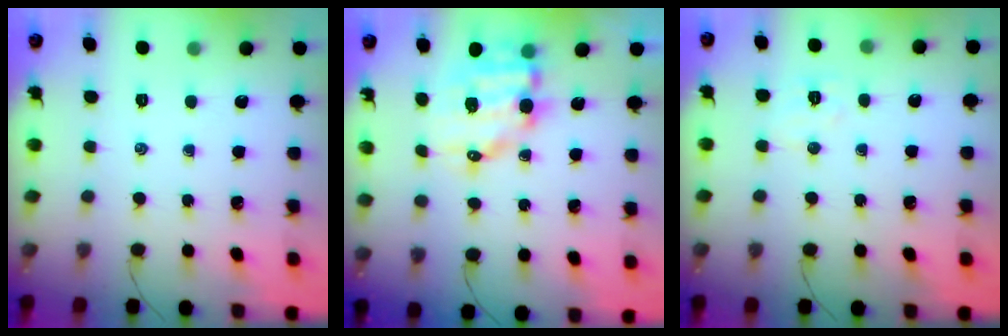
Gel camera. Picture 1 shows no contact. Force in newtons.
{"total": 11.8, "press": 11.6, "slide": 2.2}
{"total": 5.1, "press": 5.0, "slide": 1.0}